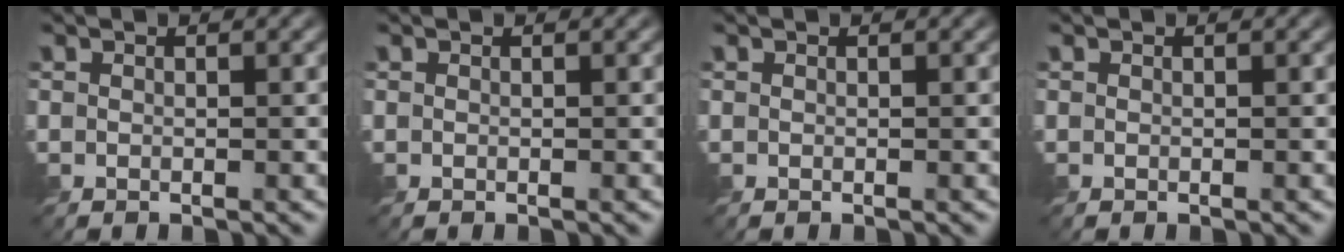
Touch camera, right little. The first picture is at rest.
{"total": 0.0}
{"total": 0.0}
{"total": 0.0}